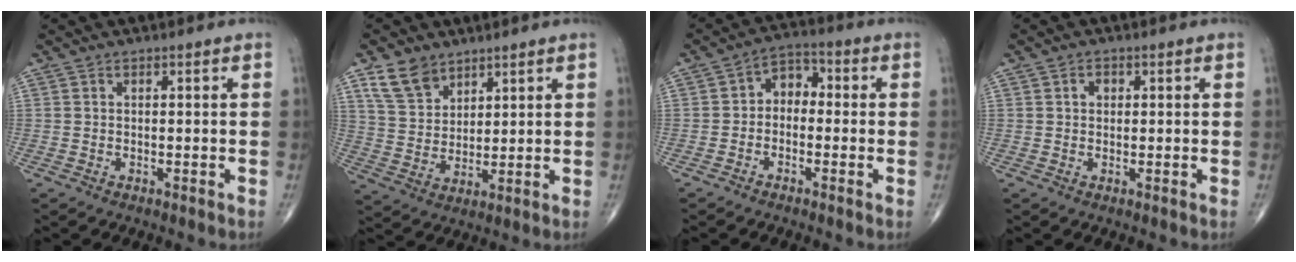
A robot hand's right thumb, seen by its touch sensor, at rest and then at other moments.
{"total": 7.9, "force": [5.3, 5.0, 3.1], "torque": [-0.042, -0.026, 0.111]}
{"total": 5.1, "force": [-0.6, 3.8, 3.4], "torque": [-0.031, 0.026, -0.027]}
{"total": 1.6, "force": [0.4, 1.3, 0.8], "torque": [-0.008, 0.001, 0.004]}